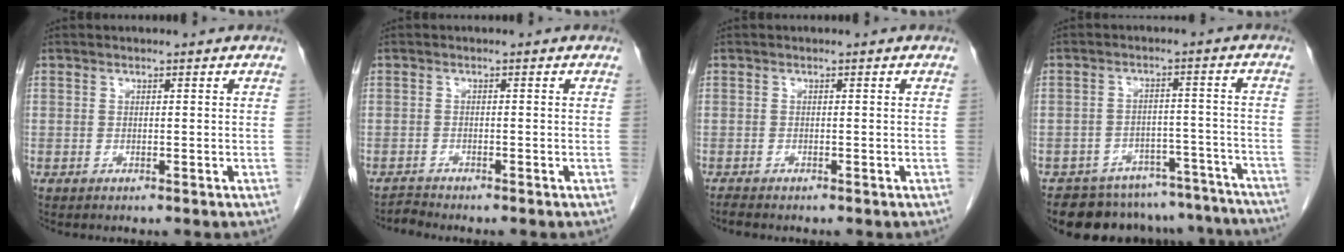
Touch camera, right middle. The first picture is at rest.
{"total": 1.3, "force": [-1.1, -0.3, -0.4], "torque": [0.007, -0.011, -0.022]}
{"total": 0.8, "force": [-0.8, 0.0, 0.2], "torque": [-0.015, -0.005, -0.016]}
{"total": 17.7, "force": [-16.2, 6.3, 3.1], "torque": [-0.028, 0.026, -0.195]}